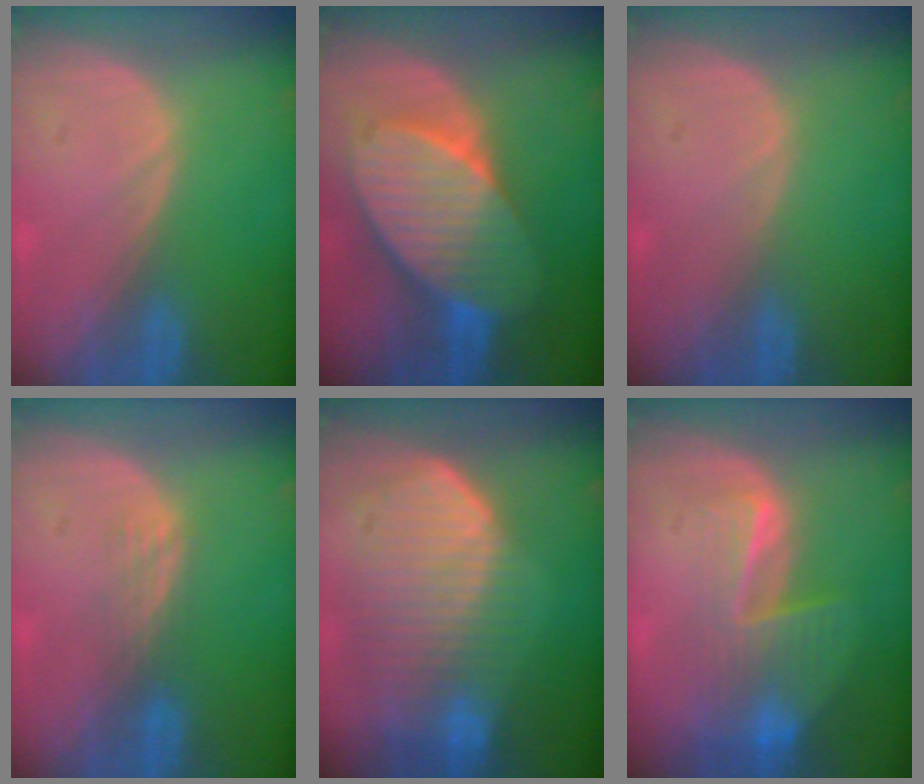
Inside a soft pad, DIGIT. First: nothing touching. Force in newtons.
{"total": 10.5, "press": 10.5, "slide": 0.6}
{"total": 0.0}
{"total": 2.2, "press": 2.2, "slide": 0.2}
{"total": 10.7, "press": 9.4, "slide": 5.1}
{"total": 7.8, "press": 6.9, "slide": 3.7}